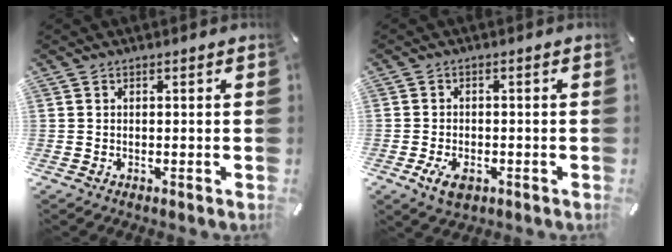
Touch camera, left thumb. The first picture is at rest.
{"total": 4.1, "force": [-1.8, 2.5, 2.7], "torque": [-0.066, 0.001, -0.035]}